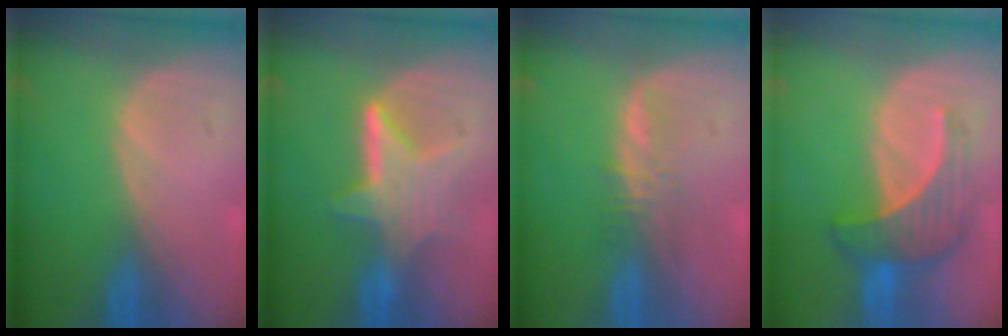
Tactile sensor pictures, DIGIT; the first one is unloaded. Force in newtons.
{"total": 6.2, "press": 6.1, "slide": 0.9}
{"total": 2.4, "press": 2.4, "slide": 0.2}
{"total": 7.2, "press": 6.7, "slide": 2.8}